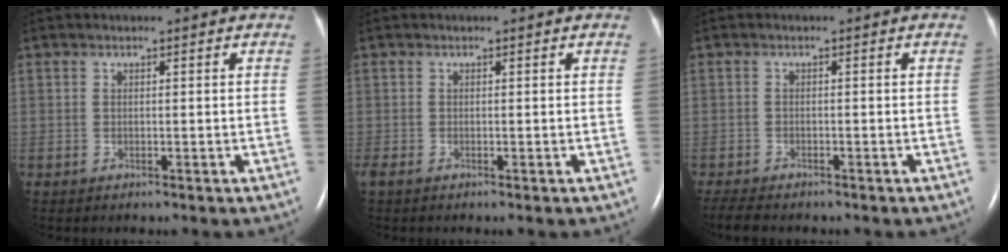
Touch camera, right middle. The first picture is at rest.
{"total": 0.8, "force": [-0.4, 0.3, 0.6], "torque": [-0.024, -0.006, -0.009]}
{"total": 4.4, "force": [-3.7, 1.1, 1.9], "torque": [-0.036, -0.011, -0.056]}